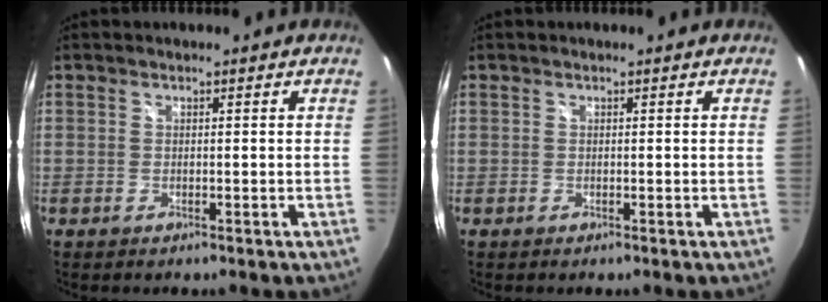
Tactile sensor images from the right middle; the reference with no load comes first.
{"total": 0.0}